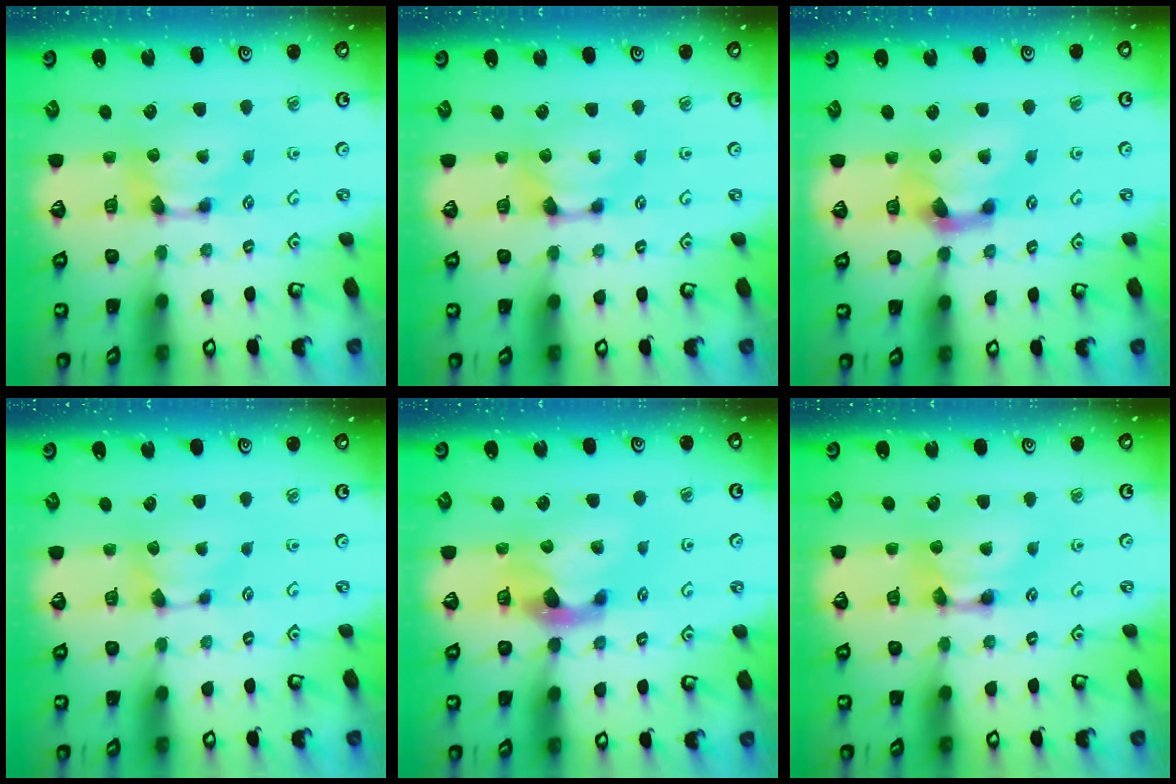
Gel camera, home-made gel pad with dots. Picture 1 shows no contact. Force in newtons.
{"total": 1.1, "press": 0.4, "slide": 1.0}
{"total": 3.0, "press": 2.4, "slide": 1.8}
{"total": 0.8, "press": 0.7, "slide": 0.5}
{"total": 2.7, "press": 2.4, "slide": 1.3}
{"total": 2.1, "press": 2.1, "slide": 0.0}